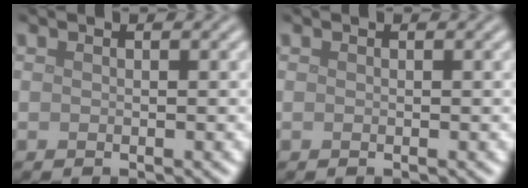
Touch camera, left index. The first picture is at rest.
{"total": 0.0}